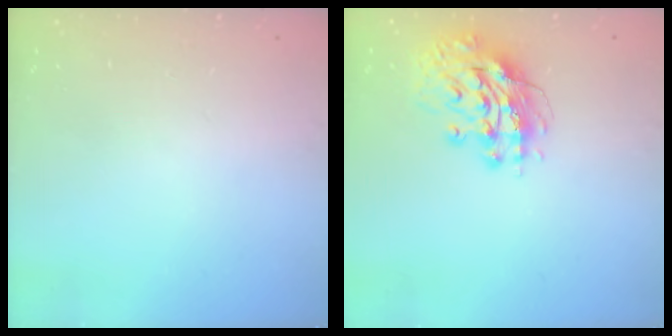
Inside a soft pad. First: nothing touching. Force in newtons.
{"total": 13.5, "press": 13.4, "slide": 1.5}